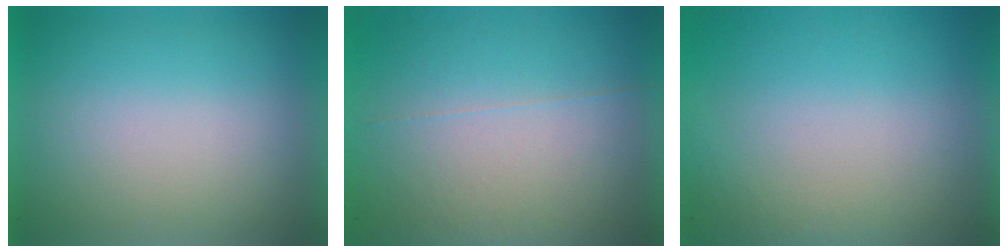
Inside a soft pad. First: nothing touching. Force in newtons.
{"total": 6.8}
{"total": 2.8}